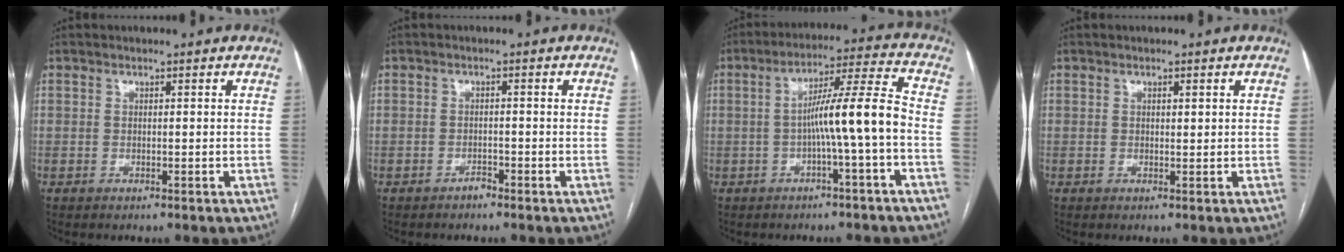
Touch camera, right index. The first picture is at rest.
{"total": 1.2, "force": [-1.0, 0.5, 0.3], "torque": [0.000, 0.004, -0.017]}
{"total": 9.4, "force": [-2.0, -1.0, 9.2], "torque": [-0.149, 0.025, -0.032]}
{"total": 0.9, "force": [0.4, 0.3, 0.7], "torque": [-0.013, 0.000, 0.006]}